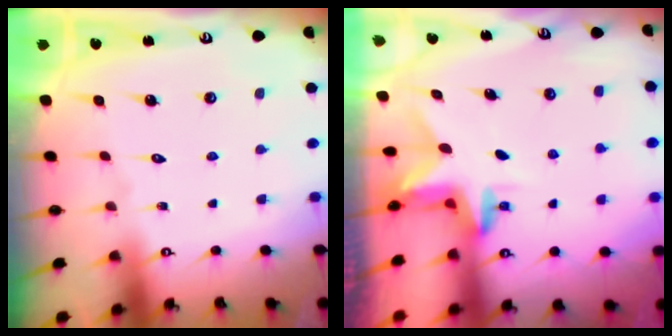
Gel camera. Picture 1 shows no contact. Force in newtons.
{"total": 3.0, "press": 3.0, "slide": 0.2}